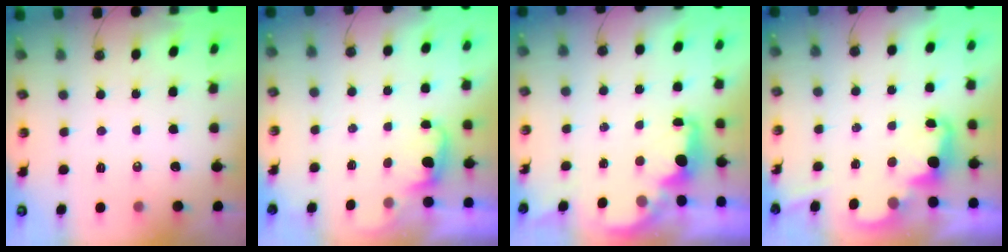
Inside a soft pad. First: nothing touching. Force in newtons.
{"total": 1.2, "press": 1.0, "slide": 0.7}
{"total": 2.2, "press": 2.1, "slide": 0.7}
{"total": 2.4, "press": 2.3, "slide": 0.5}